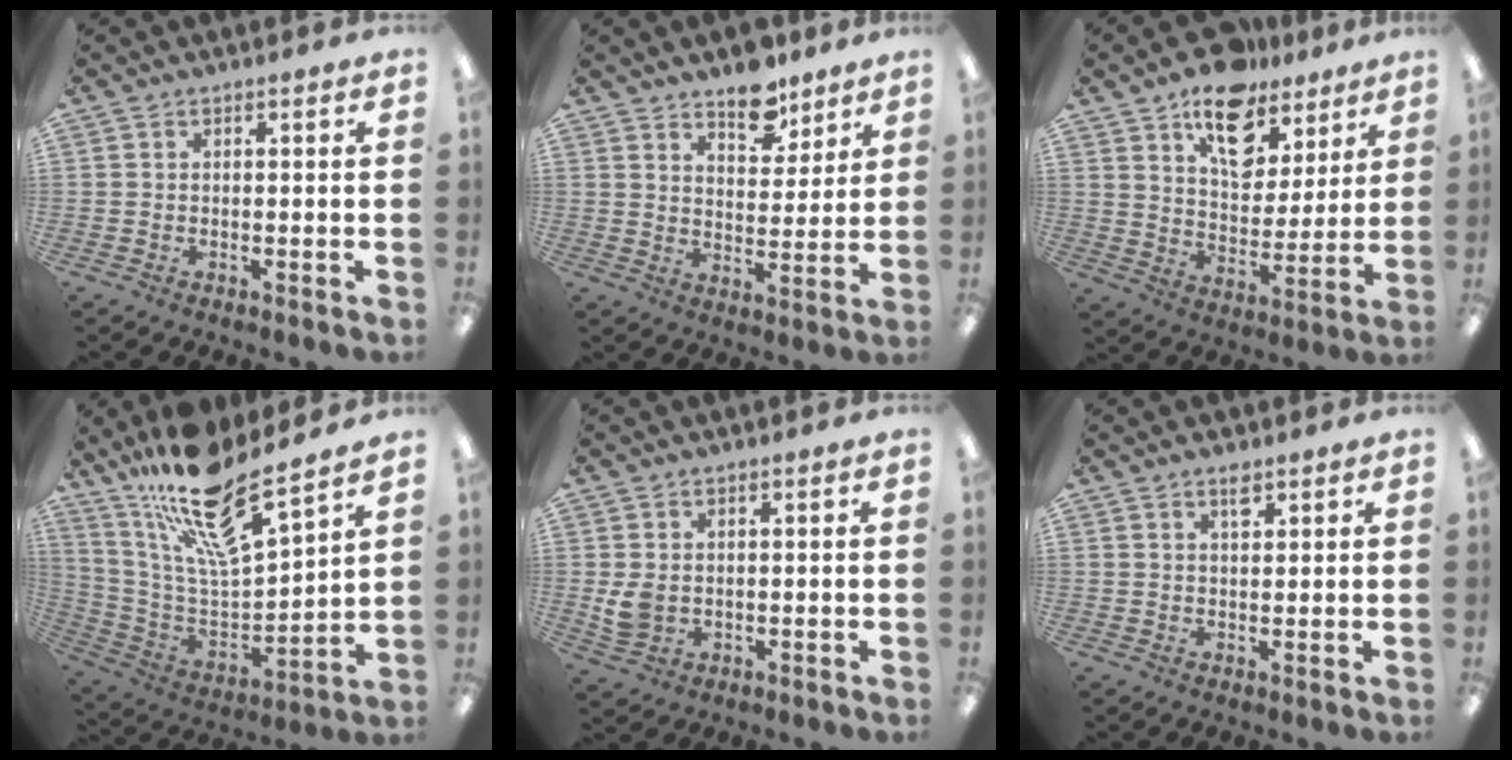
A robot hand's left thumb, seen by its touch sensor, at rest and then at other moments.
{"total": 9.4, "force": [7.4, 4.6, 3.6], "torque": [-0.030, -0.047, 0.128]}
{"total": 15.3, "force": [9.9, 9.1, 7.2], "torque": [-0.096, -0.056, 0.177]}
{"total": 20.3, "force": [16.1, 4.5, 11.5], "torque": [-0.212, -0.115, 0.273]}
{"total": 4.5, "force": [0.6, 3.5, 2.8], "torque": [-0.050, -0.005, 0.009]}
{"total": 2.9, "force": [2.1, 1.1, 1.7], "torque": [-0.022, -0.005, 0.034]}